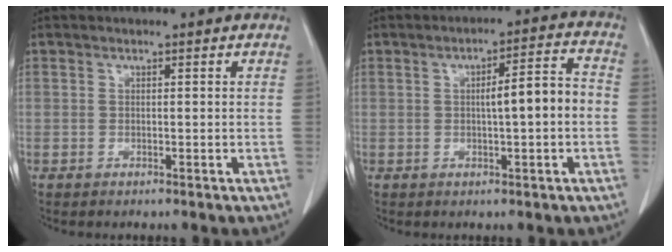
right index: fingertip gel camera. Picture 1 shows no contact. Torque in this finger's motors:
{"motor_torque": [0.68, -0.01, 0.25, 0.07]}